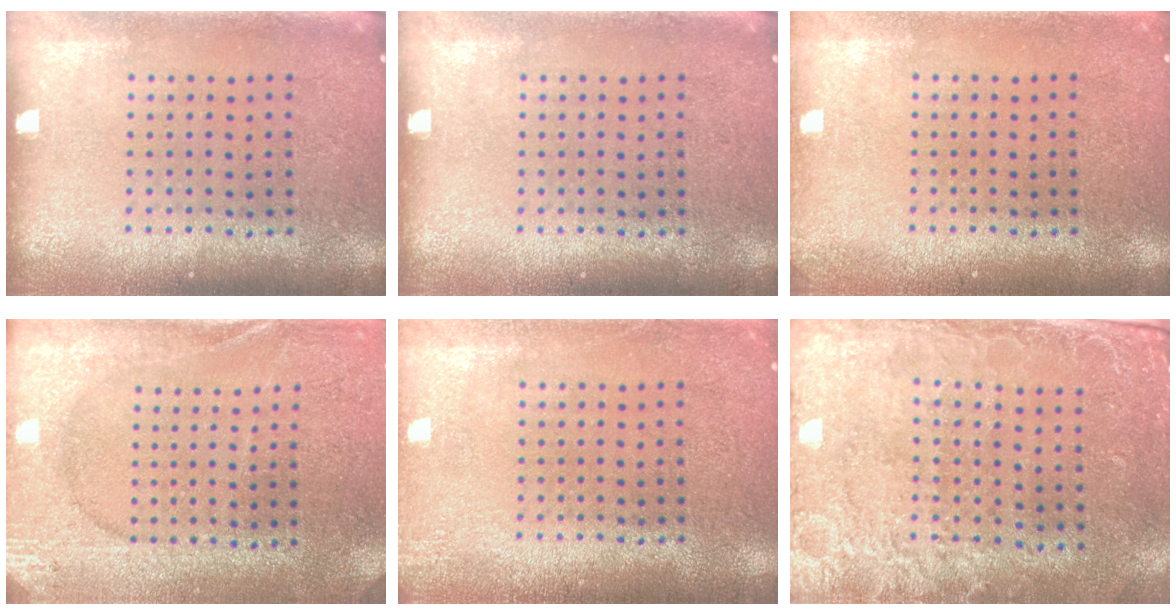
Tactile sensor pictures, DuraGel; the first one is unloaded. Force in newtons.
{"total": 0.0}
{"total": 1.0, "press": 1.0, "slide": 0.1}
{"total": 2.7, "press": 2.6, "slide": 0.4}
{"total": 1.5, "press": 1.5, "slide": 0.3}
{"total": 2.5, "press": 2.2, "slide": 1.3}